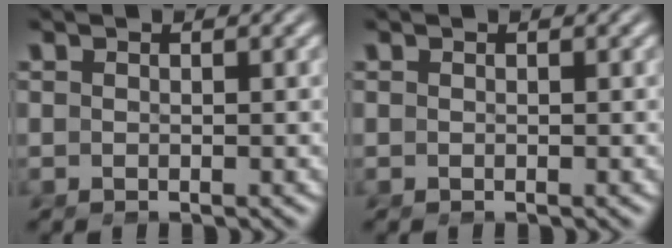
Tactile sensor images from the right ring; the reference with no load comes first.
{"total": 0.0}